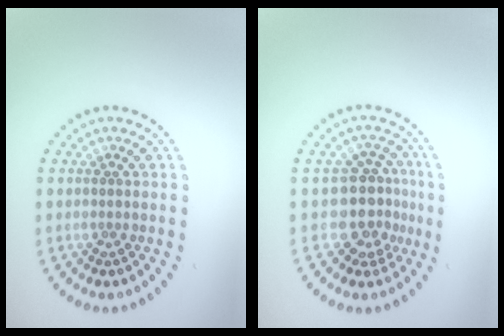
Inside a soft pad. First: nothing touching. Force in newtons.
{"total": 4.0, "press": 3.1, "slide": 2.5}